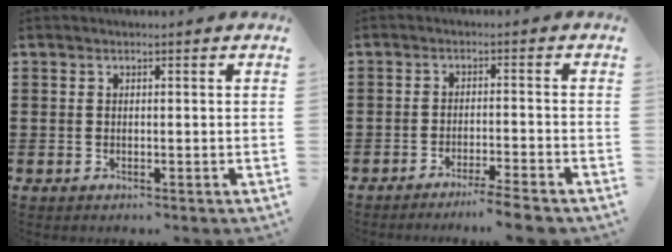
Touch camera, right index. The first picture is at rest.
{"total": 3.5, "force": [-3.3, -0.5, 1.3], "torque": [-0.022, -0.005, -0.065]}